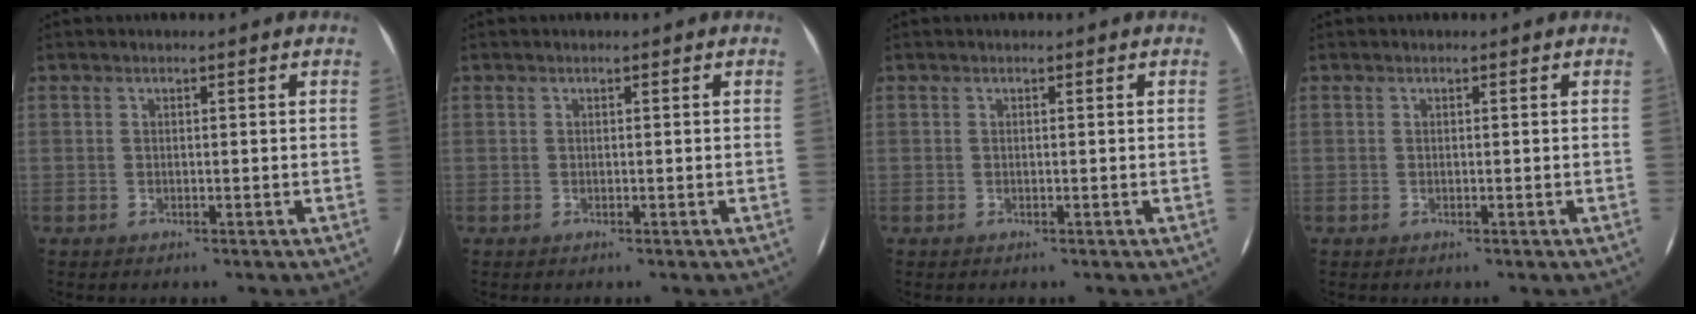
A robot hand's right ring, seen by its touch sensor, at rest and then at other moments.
{"total": 0.0}
{"total": 0.0}
{"total": 0.0}